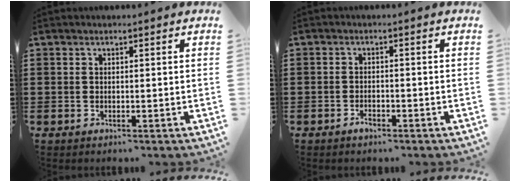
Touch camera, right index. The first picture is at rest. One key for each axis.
{"total": 1.4, "fx": -1.1, "fy": 0.5, "fz": 0.8, "tx": -0.019, "ty": -0.006, "tz": -0.020}